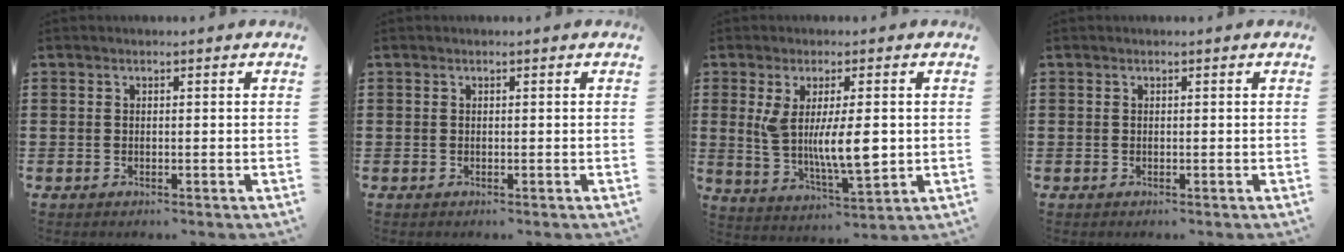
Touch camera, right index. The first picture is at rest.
{"total": 0.0}
{"total": 10.2, "force": [0.8, 3.2, 9.7], "torque": [-0.182, -0.013, 0.008]}
{"total": 0.0}